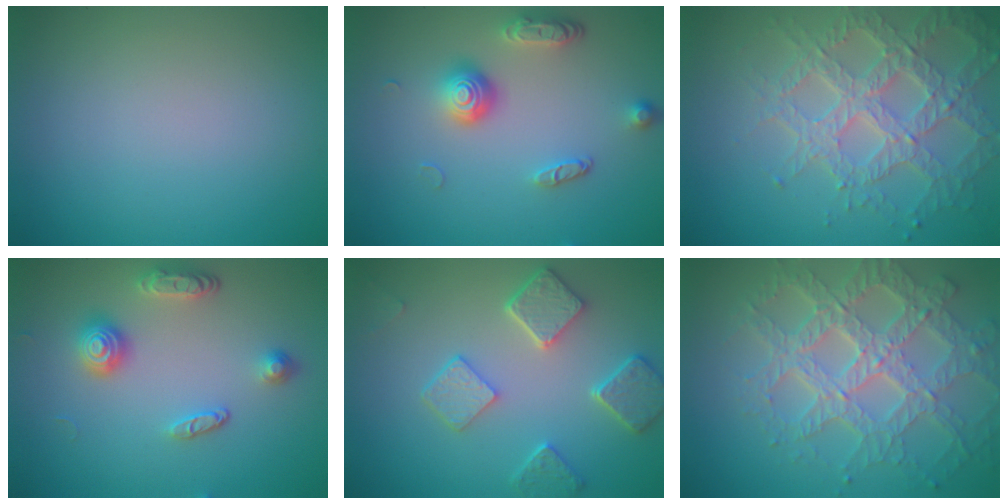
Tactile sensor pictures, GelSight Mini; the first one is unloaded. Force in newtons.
{"total": 3.7, "press": 2.9, "slide": 2.3}
{"total": 6.4, "press": 5.0, "slide": 4.0}
{"total": 3.3, "press": 2.9, "slide": 1.6}
{"total": 5.0, "press": 4.0, "slide": 3.0}
{"total": 7.8, "press": 5.7, "slide": 5.4}